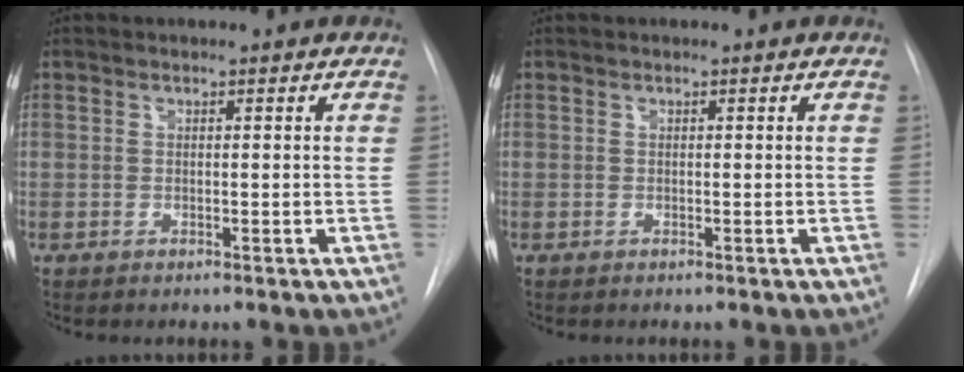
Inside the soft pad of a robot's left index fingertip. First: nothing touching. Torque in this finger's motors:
{"motor_torque": [-0.02, -0.02, 0.00, 0.00]}